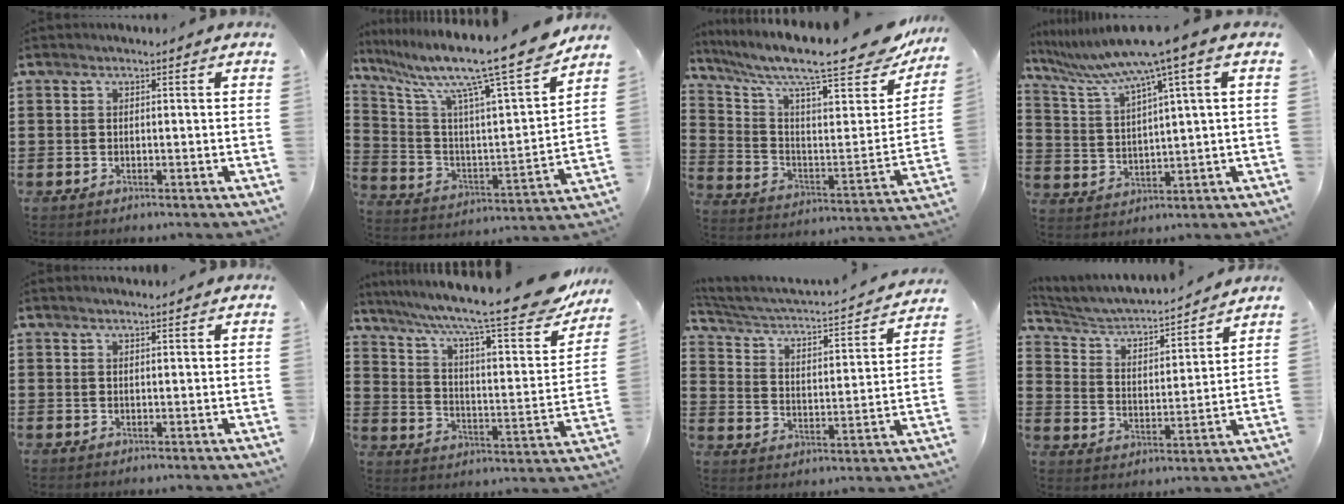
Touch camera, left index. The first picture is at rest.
{"total": 13.5, "force": [10.9, 0.3, 7.9], "torque": [-0.166, -0.081, 0.170]}
{"total": 11.8, "force": [9.8, 1.7, 6.3], "torque": [-0.131, -0.083, 0.158]}
{"total": 8.3, "force": [5.6, -0.3, 6.2], "torque": [-0.146, -0.039, 0.089]}
{"total": 0.9, "force": [0.9, 0.0, 0.4], "torque": [-0.008, -0.002, 0.017]}
{"total": 13.3, "force": [9.7, 1.8, 8.9], "torque": [-0.166, -0.060, 0.153]}
{"total": 2.5, "force": [2.1, 0.6, 1.3], "torque": [-0.044, -0.030, 0.021]}
{"total": 4.1, "force": [3.9, 0.7, 1.2], "torque": [-0.045, -0.034, 0.056]}